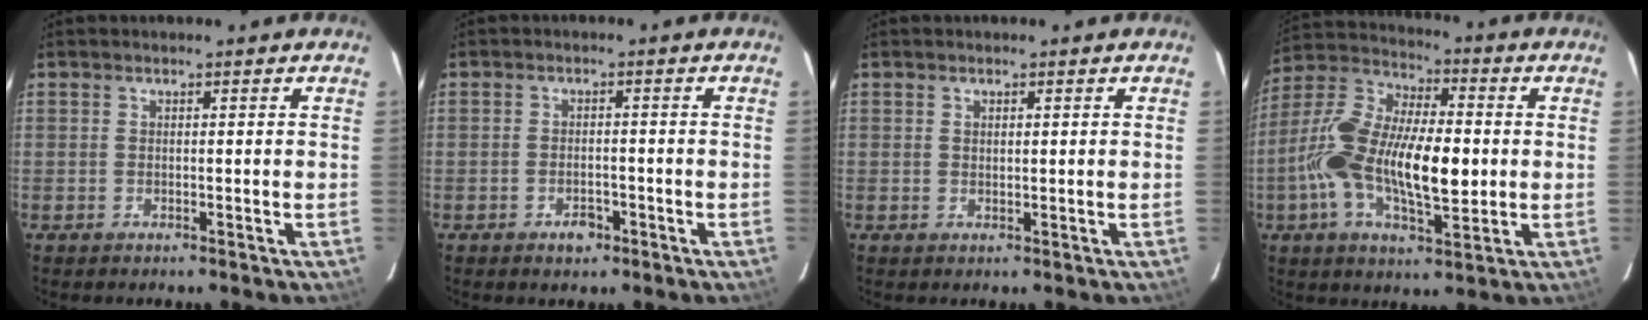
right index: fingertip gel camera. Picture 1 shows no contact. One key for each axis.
{"total": 3.1, "fx": -1.8, "fy": 2.0, "fz": 1.5, "tx": -0.030, "ty": 0.003, "tz": -0.024}
{"total": 0.9, "fx": 0.5, "fy": 0.5, "fz": 0.5, "tx": -0.008, "ty": 0.002, "tz": 0.009}
{"total": 18.8, "fx": -2.1, "fy": 7.5, "fz": 17.1, "tx": -0.333, "ty": 0.004, "tz": -0.045}